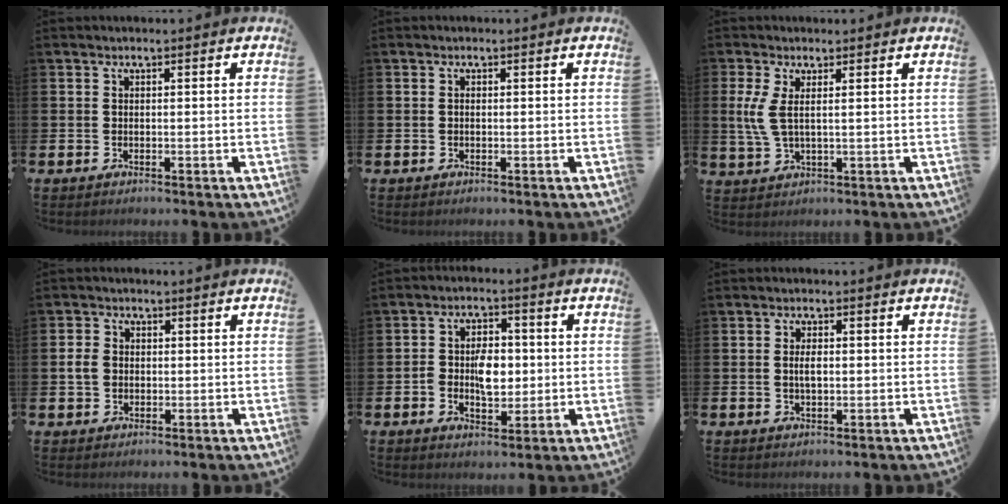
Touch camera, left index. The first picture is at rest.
{"total": 0.0}
{"total": 4.0, "force": [2.1, 1.2, 3.2], "torque": [-0.072, -0.002, 0.038]}
{"total": 2.6, "force": [0.3, 2.2, 1.4], "torque": [-0.028, 0.010, 0.004]}
{"total": 5.6, "force": [-0.2, 3.7, 4.2], "torque": [-0.070, 0.007, -0.009]}
{"total": 2.2, "force": [0.2, 1.0, 2.0], "torque": [-0.024, -0.002, -0.001]}